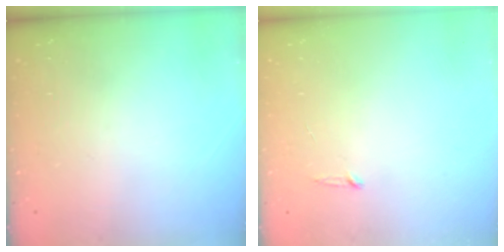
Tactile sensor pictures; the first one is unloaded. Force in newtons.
{"total": 2.5, "press": 2.5, "slide": 0.2}